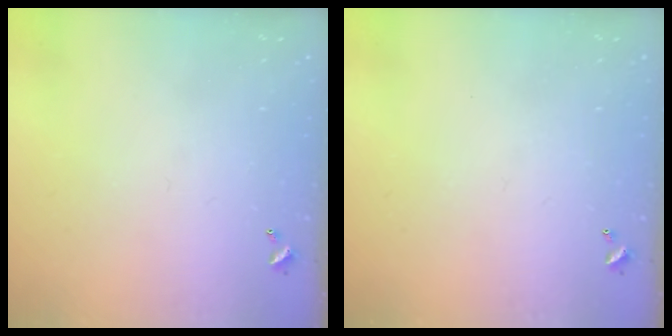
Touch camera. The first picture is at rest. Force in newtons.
{"total": 0.0}